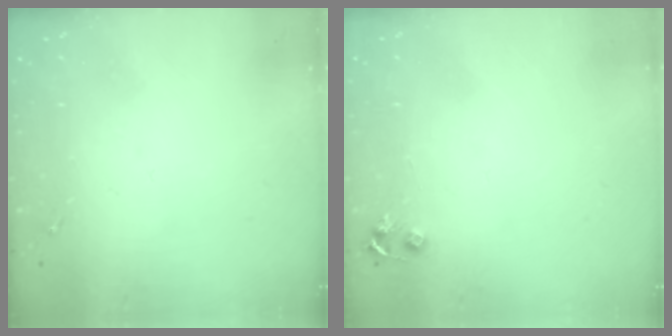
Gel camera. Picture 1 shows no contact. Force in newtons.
{"total": 4.8, "press": 4.8, "slide": 0.6}